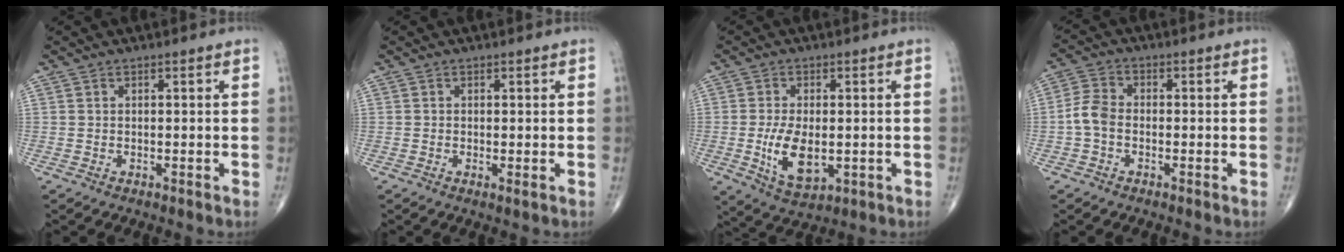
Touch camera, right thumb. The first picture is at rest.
{"total": 0.8, "force": [-0.1, 0.1, 0.8], "torque": [-0.019, -0.005, -0.004]}
{"total": 8.8, "force": [-1.2, 4.6, 7.4], "torque": [-0.131, -0.014, -0.011]}
{"total": 4.7, "force": [-1.2, 3.2, 3.2], "torque": [-0.065, 0.014, -0.033]}